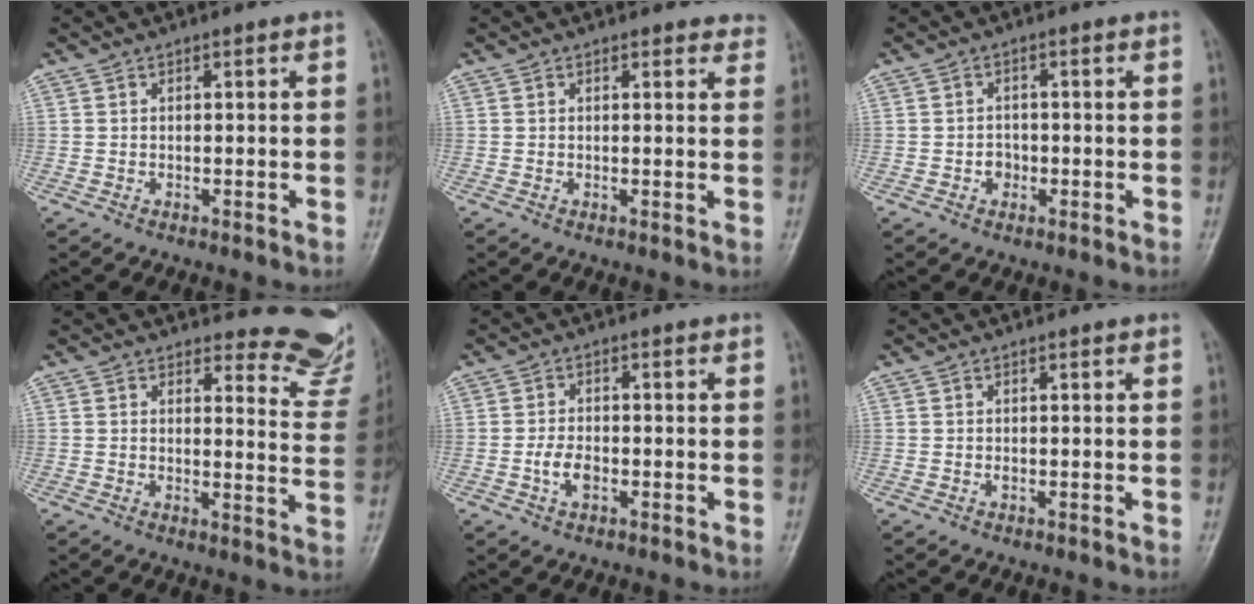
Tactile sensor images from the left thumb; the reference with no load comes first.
{"total": 2.9, "force": [2.6, 1.2, 0.6], "torque": [0.017, -0.011, 0.014]}
{"total": 2.1, "force": [-0.6, 1.8, 0.8], "torque": [-0.001, 0.006, -0.012]}
{"total": 11.5, "force": [11.2, 2.7, -0.1], "torque": [0.046, -0.130, 0.093]}
{"total": 3.4, "force": [-1.0, 2.0, 2.6], "torque": [-0.049, 0.006, -0.020]}
{"total": 0.7, "force": [0.3, 0.4, 0.5], "torque": [-0.007, 0.001, 0.001]}